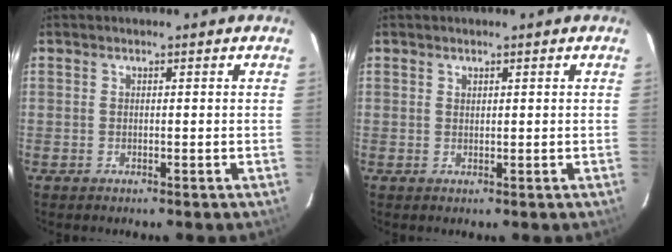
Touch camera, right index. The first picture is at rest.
{"total": 0.5, "force": [0.5, 0.3, 0.0], "torque": [0.001, 0.001, 0.010]}